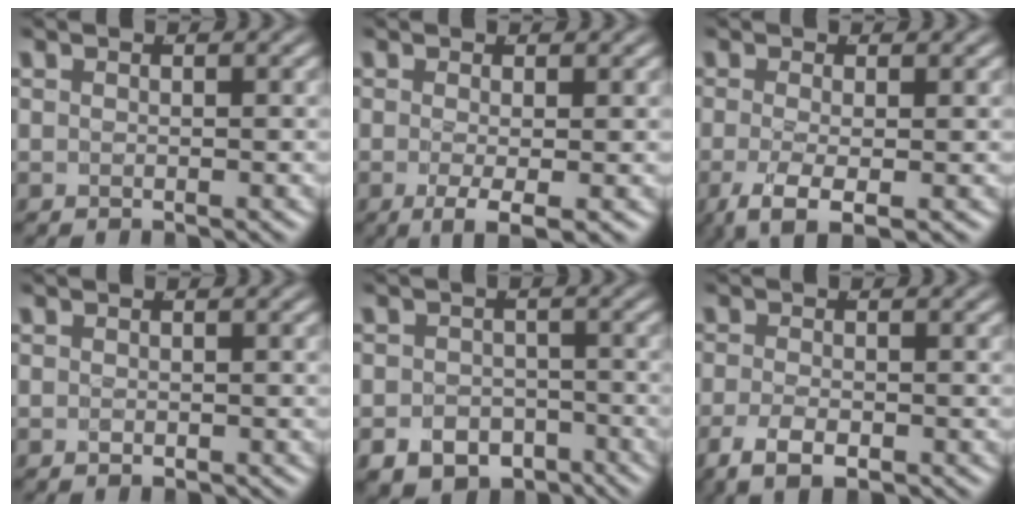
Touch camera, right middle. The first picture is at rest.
{"total": 3.5, "force": [-2.0, 0.5, 2.8], "torque": [-0.050, -0.022, -0.020]}
{"total": 4.7, "force": [-3.0, 1.5, 3.4], "torque": [-0.085, -0.038, -0.027]}
{"total": 0.7, "force": [-0.7, -0.1, 0.3], "torque": [-0.006, -0.006, -0.004]}
{"total": 8.1, "force": [-6.1, 5.1, 1.5], "torque": [-0.002, -0.026, -0.098]}
{"total": 3.3, "force": [-2.1, 1.2, 2.2], "torque": [-0.044, -0.014, -0.027]}